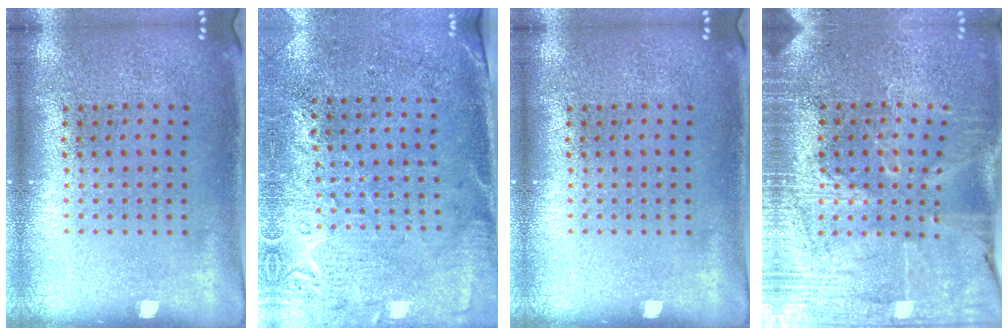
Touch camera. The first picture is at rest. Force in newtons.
{"total": 2.8, "press": 2.4, "slide": 1.4}
{"total": 0.0}
{"total": 3.4, "press": 3.3, "slide": 0.8}